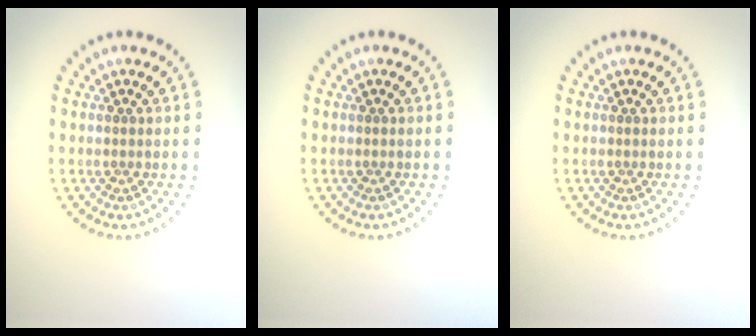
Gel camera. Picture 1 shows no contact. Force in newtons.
{"total": 0.0}
{"total": 0.0}